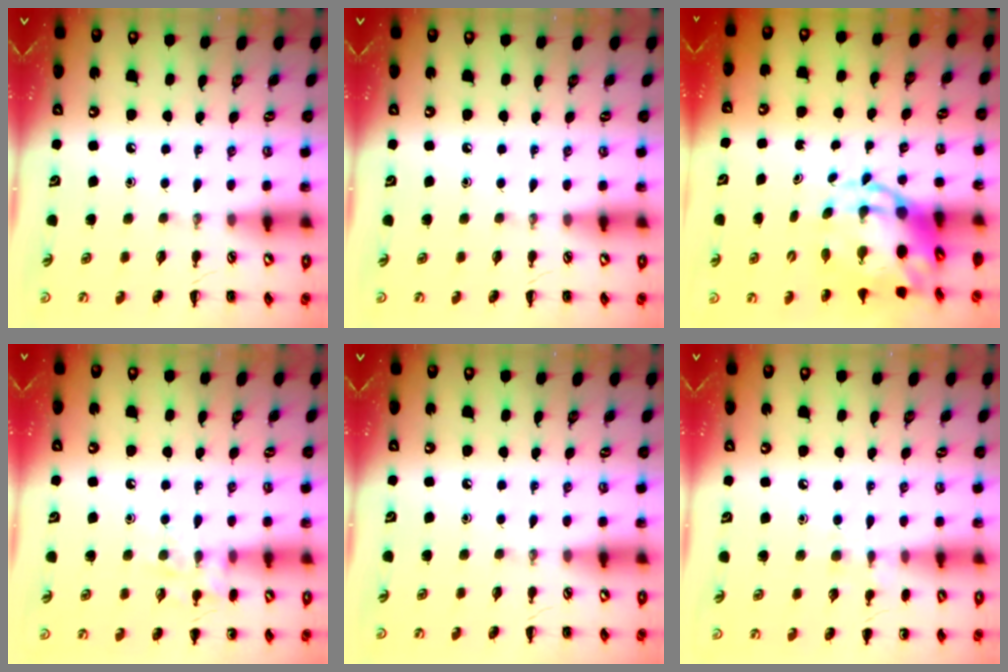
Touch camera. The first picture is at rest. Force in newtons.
{"total": 0.0}
{"total": 7.1, "press": 6.8, "slide": 2.1}
{"total": 9.1, "press": 9.0, "slide": 1.5}
{"total": 0.0}
{"total": 5.9, "press": 5.6, "slide": 1.9}